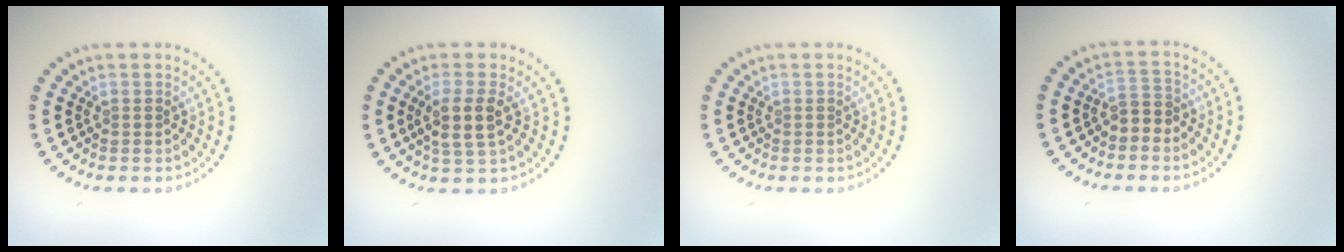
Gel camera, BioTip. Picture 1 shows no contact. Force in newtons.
{"total": 2.9, "press": 2.5, "slide": 1.5}
{"total": 0.0}
{"total": 1.7, "press": 1.5, "slide": 0.9}